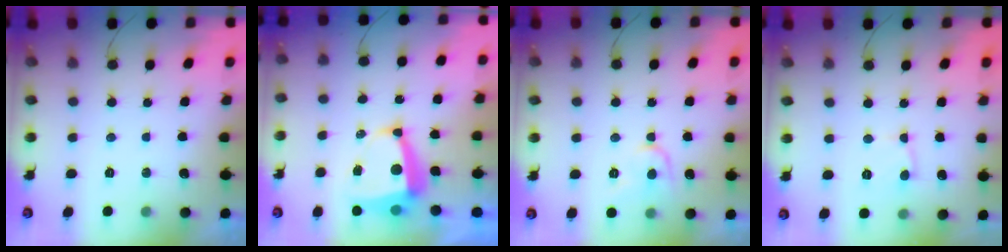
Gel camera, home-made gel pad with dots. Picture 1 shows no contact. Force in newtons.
{"total": 6.8, "press": 6.7, "slide": 1.2}
{"total": 7.8, "press": 7.8, "slide": 0.8}
{"total": 2.7, "press": 2.7, "slide": 0.2}